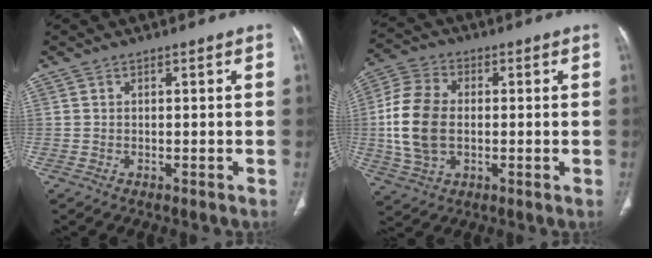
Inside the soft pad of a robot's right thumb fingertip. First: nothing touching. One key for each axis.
{"total": 12.6, "fx": -0.2, "fy": 8.1, "fz": 9.6, "tx": -0.203, "ty": 0.011, "tz": -0.004}